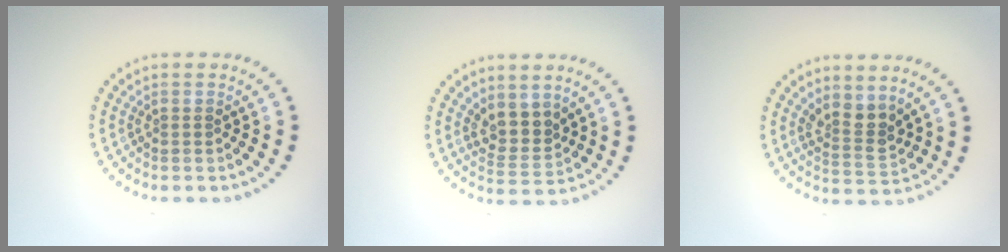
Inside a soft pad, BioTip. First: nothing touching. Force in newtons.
{"total": 2.9, "press": 2.3, "slide": 1.6}
{"total": 2.7, "press": 2.2, "slide": 1.6}